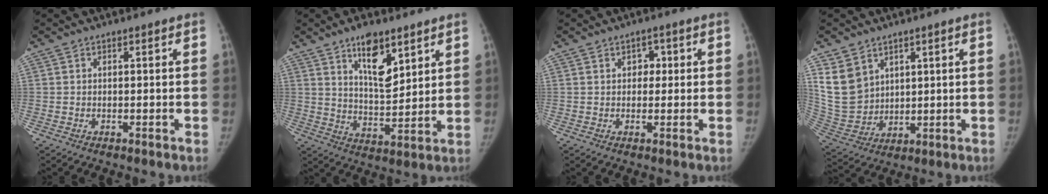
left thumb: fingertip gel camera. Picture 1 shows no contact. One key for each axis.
{"total": 10.8, "fx": 6.4, "fy": 4.6, "fz": 7.5, "tx": -0.101, "ty": -0.047, "tz": 0.114}
{"total": 2.7, "fx": 0.8, "fy": 2.2, "fz": 1.5, "tx": 0.001, "ty": 0.001, "tz": 0.007}
{"total": 11.4, "fx": 5.6, "fy": 8.7, "fz": 4.8, "tx": -0.072, "ty": -0.024, "tz": 0.133}